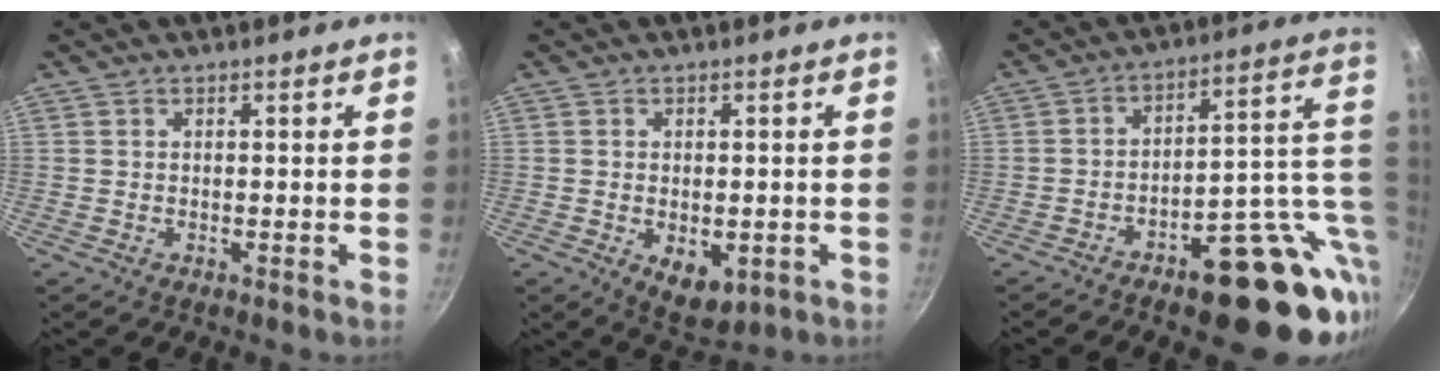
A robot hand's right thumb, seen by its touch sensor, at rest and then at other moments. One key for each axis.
{"total": 6.6, "fx": -1.6, "fy": 4.0, "fz": 5.0, "tx": -0.057, "ty": -0.007, "tz": -0.010}
{"total": 22.0, "fx": -5.2, "fy": 9.7, "fz": 19.0, "tx": -0.188, "ty": 0.018, "tz": -0.058}